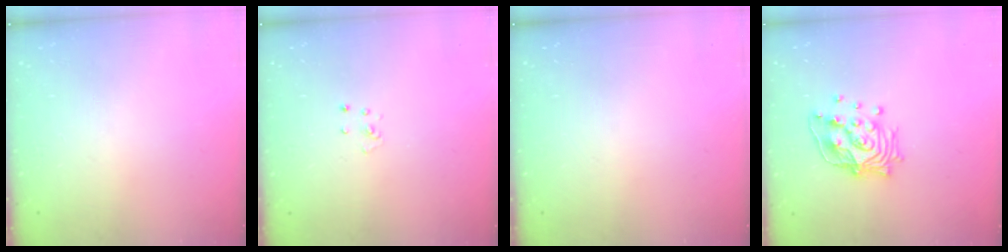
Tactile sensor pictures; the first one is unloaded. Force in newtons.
{"total": 2.3, "press": 2.3, "slide": 0.2}
{"total": 0.0}
{"total": 15.3, "press": 15.2, "slide": 1.1}